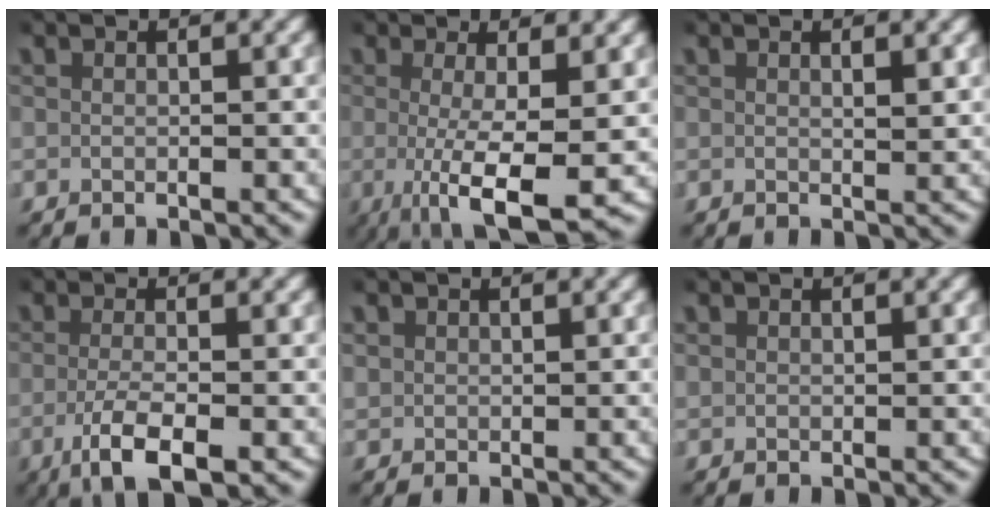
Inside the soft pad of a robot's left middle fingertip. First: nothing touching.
{"total": 6.7, "force": [-2.1, 1.9, 6.0], "torque": [-0.115, -0.033, -0.014]}
{"total": 0.9, "force": [0.8, 0.0, 0.2], "torque": [0.001, -0.006, 0.017]}
{"total": 4.9, "force": [-2.2, 1.6, 4.1], "torque": [-0.078, -0.023, -0.023]}
{"total": 1.5, "force": [0.7, 1.3, 0.1], "torque": [-0.013, -0.007, 0.017]}
{"total": 1.0, "force": [0.6, 0.8, -0.1], "torque": [-0.003, -0.004, 0.013]}